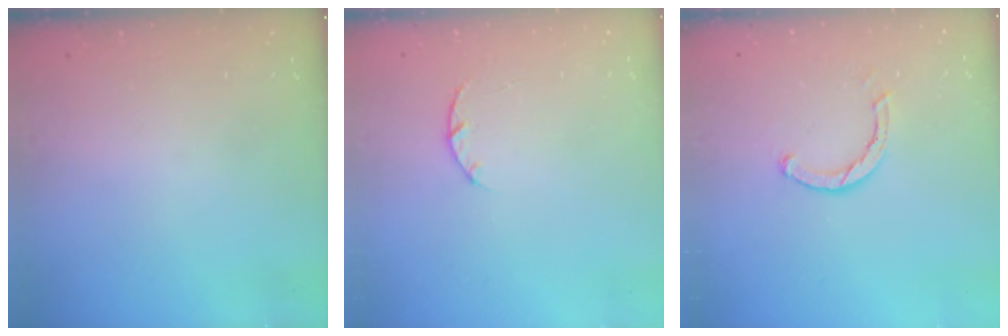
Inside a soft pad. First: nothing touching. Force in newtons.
{"total": 2.9, "press": 2.9, "slide": 0.5}
{"total": 2.5, "press": 2.5, "slide": 0.1}